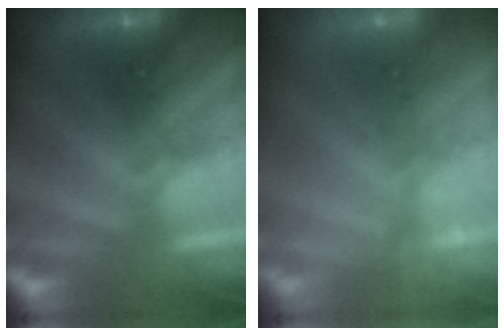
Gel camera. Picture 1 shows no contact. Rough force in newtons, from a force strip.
{"total": 2.4}